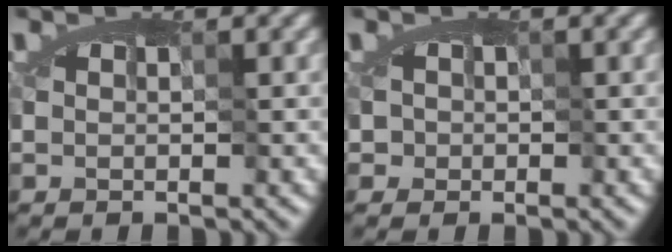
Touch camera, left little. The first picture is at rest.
{"total": 0.7, "force": [-0.5, 0.5, -0.2], "torque": [-0.009, -0.006, 0.000]}